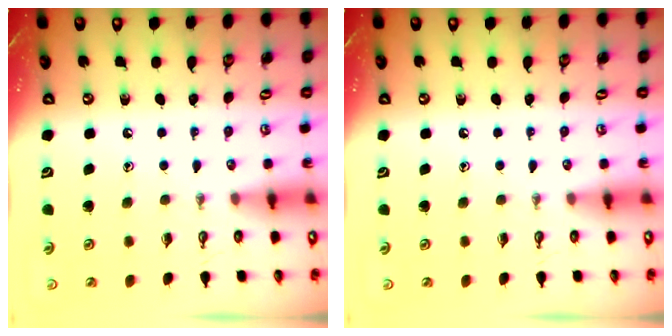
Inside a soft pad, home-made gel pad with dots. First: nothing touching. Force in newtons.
{"total": 0.0}